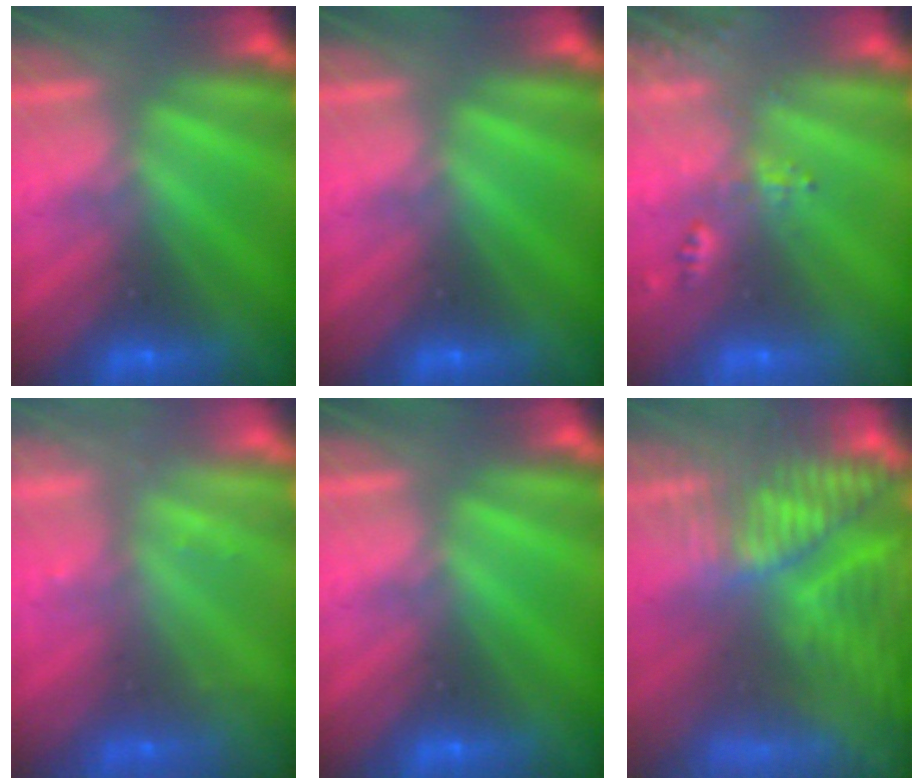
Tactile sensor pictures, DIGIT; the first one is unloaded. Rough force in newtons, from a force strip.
{"total": 0.0}
{"total": 2.4}
{"total": 2.3}
{"total": 0.0}
{"total": 7.3}